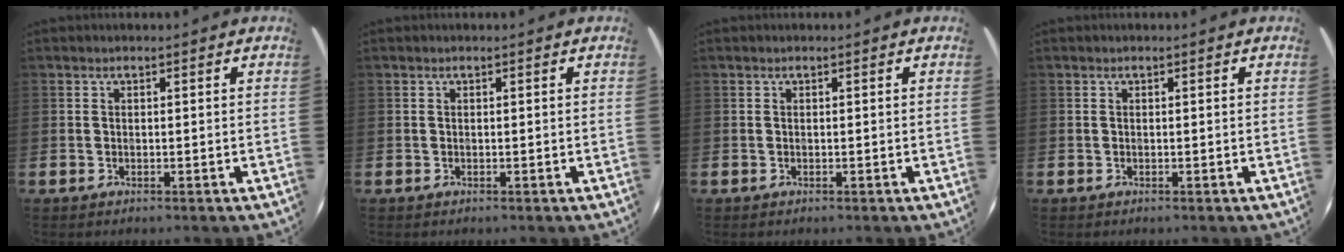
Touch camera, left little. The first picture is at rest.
{"total": 0.0}
{"total": 0.0}
{"total": 0.0}